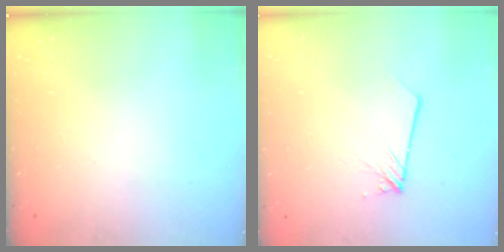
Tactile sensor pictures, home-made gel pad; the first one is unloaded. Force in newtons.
{"total": 1.8, "press": 1.8, "slide": 0.1}